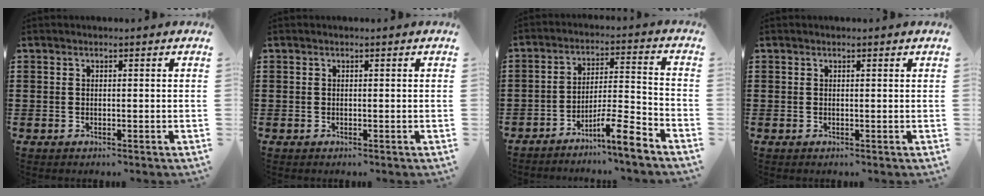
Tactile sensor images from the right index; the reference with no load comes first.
{"total": 0.0}
{"total": 7.6, "force": [-6.0, 0.3, 4.7], "torque": [-0.075, 0.003, -0.111]}
{"total": 0.0}